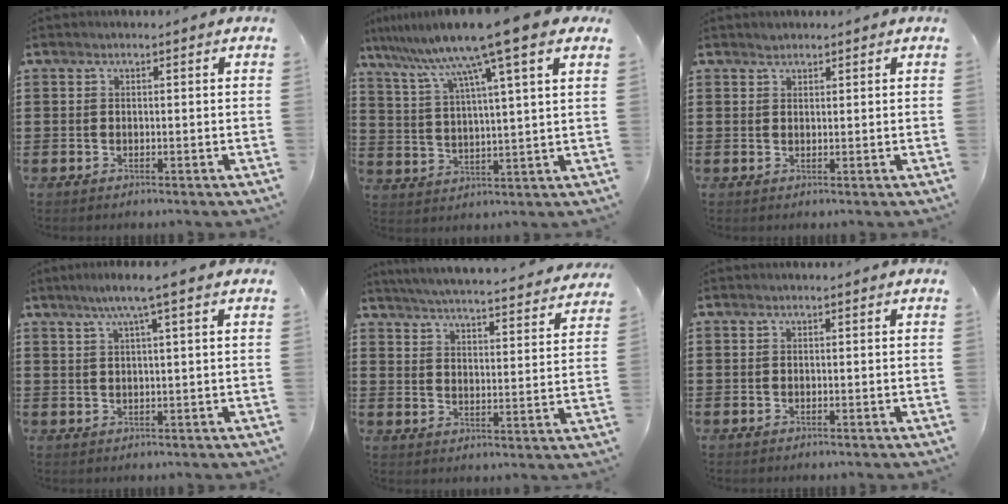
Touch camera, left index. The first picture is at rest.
{"total": 12.5, "force": [9.4, -0.6, 8.2], "torque": [-0.191, -0.040, 0.151]}
{"total": 1.1, "force": [1.0, 0.4, 0.1], "torque": [-0.004, 0.001, 0.021]}
{"total": 4.2, "force": [2.3, -0.4, 3.5], "torque": [-0.072, 0.002, 0.037]}
{"total": 4.7, "force": [4.6, -0.5, 1.0], "torque": [-0.043, -0.040, 0.074]}
{"total": 0.0}